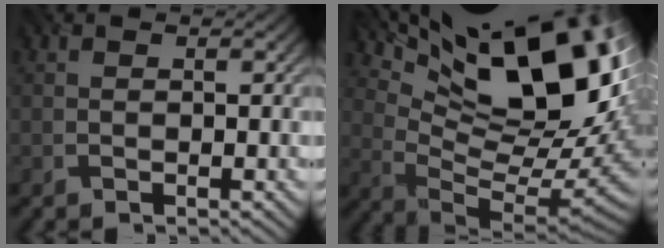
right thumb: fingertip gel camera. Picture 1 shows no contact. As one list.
[{"total": 19.7, "force": [9.2, 8.3, 15.2], "torque": [-0.246, 0.018, 0.163]}]